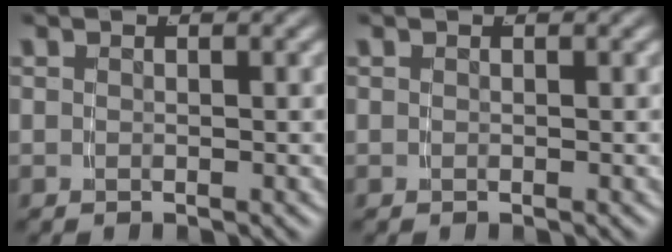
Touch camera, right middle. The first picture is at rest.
{"total": 0.0}